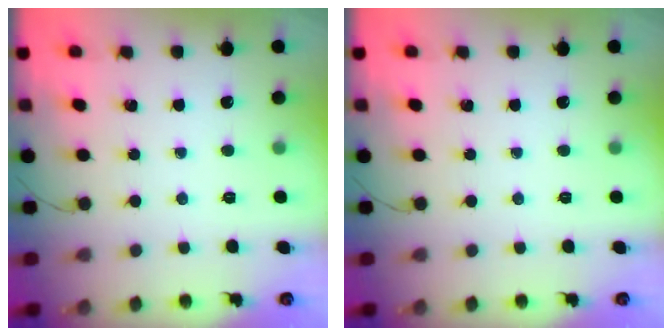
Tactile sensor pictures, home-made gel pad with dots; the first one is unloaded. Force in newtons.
{"total": 0.0}